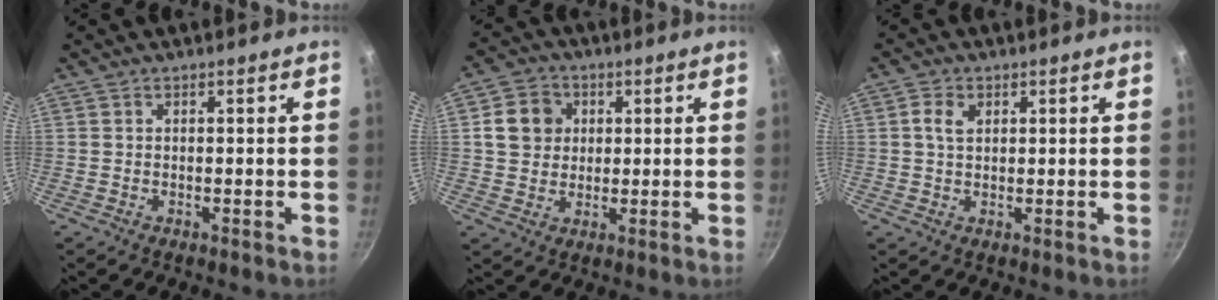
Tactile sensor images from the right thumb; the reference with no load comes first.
{"total": 7.7, "force": [1.7, 6.8, 3.2], "torque": [-0.027, 0.008, 0.023]}
{"total": 3.3, "force": [1.0, 2.2, 2.2], "torque": [-0.036, 0.003, 0.016]}